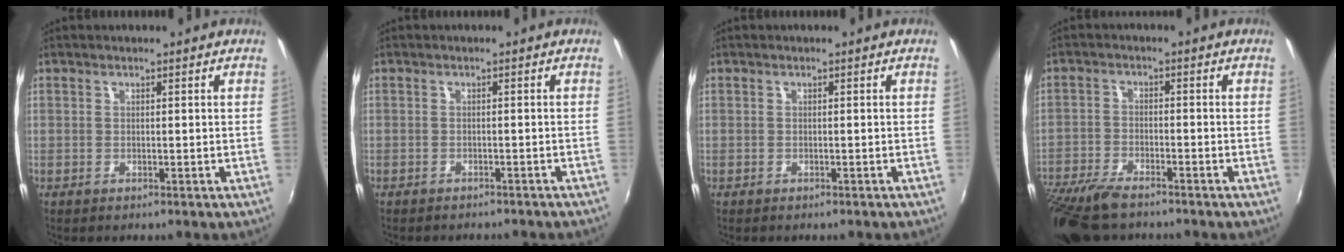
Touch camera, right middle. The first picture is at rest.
{"total": 5.1, "force": [-4.6, 1.1, 1.9], "torque": [-0.047, -0.012, -0.061]}
{"total": 1.0, "force": [-0.8, 0.1, 0.5], "torque": [-0.010, -0.003, -0.011]}
{"total": 12.3, "force": [-10.1, 3.5, 6.2], "torque": [-0.153, -0.033, -0.190]}